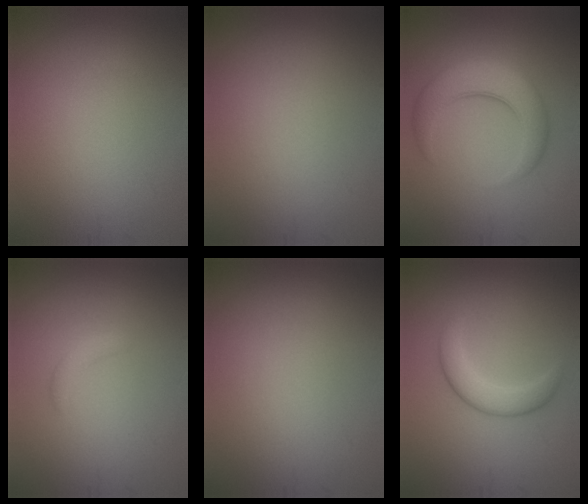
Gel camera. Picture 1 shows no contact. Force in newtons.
{"total": 0.0}
{"total": 5.0, "press": 5.0, "slide": 0.2}
{"total": 1.0, "press": 1.0, "slide": 0.0}
{"total": 0.0}
{"total": 2.8, "press": 2.8, "slide": 0.1}